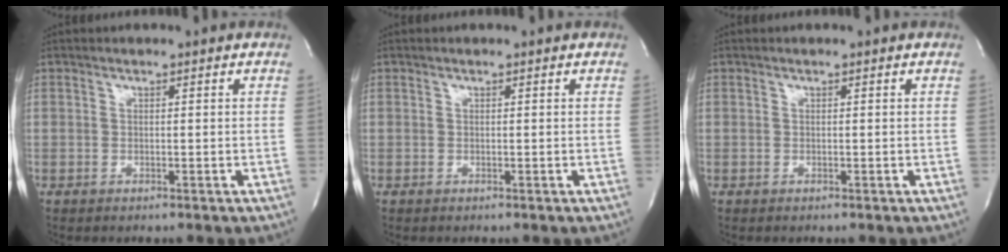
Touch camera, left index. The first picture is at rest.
{"total": 0.0}
{"total": 0.0}